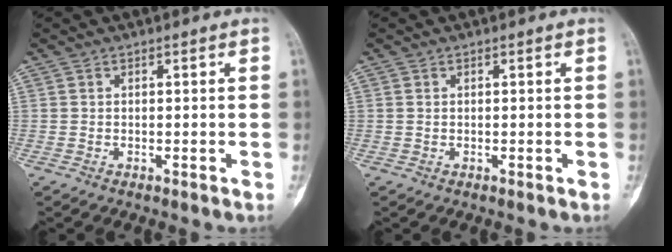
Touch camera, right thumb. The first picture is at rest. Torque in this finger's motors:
{"motor_torque": [-0.25, -0.01, 0.00, 0.16, 0.02]}